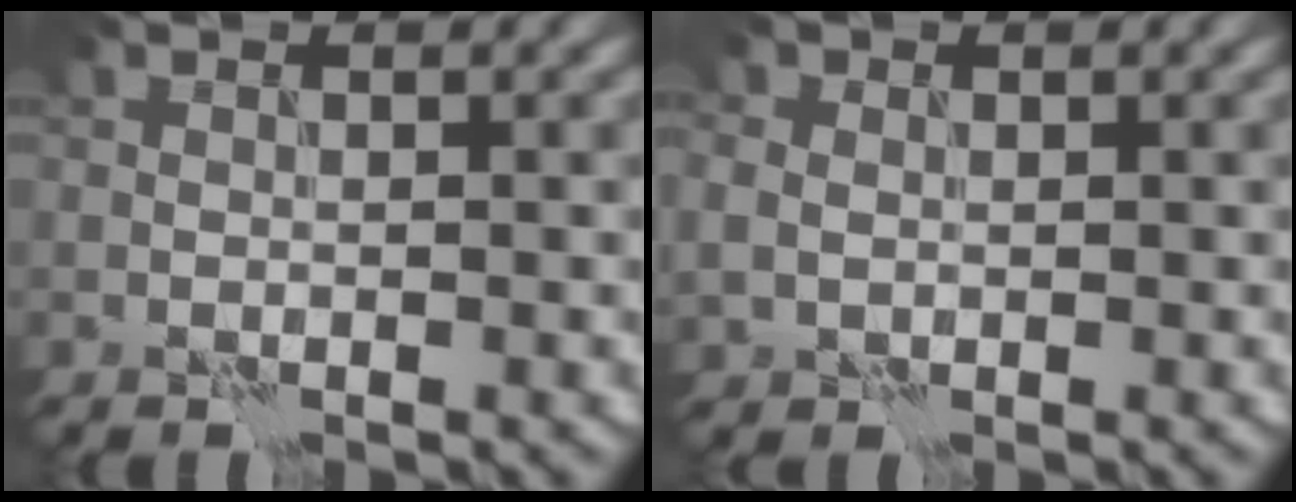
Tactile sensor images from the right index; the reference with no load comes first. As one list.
[{"total": 2.2, "force": [0.3, 2.0, 1.0], "torque": [-0.025, 0.008, 0.004]}]